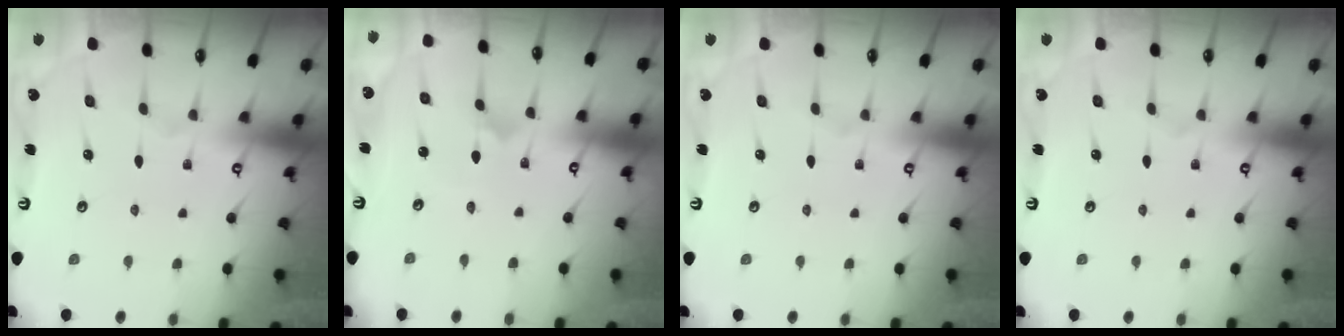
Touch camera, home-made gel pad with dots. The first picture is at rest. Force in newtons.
{"total": 1.2, "press": 1.2, "slide": 0.0}
{"total": 0.0}
{"total": 0.0}